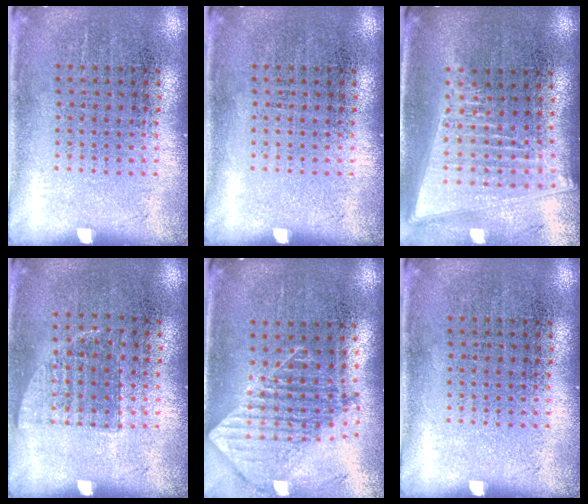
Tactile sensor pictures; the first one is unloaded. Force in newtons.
{"total": 0.0}
{"total": 2.1, "press": 1.8, "slide": 1.1}
{"total": 0.6, "press": 0.6, "slide": 0.2}
{"total": 1.9, "press": 1.5, "slide": 1.1}
{"total": 0.0}